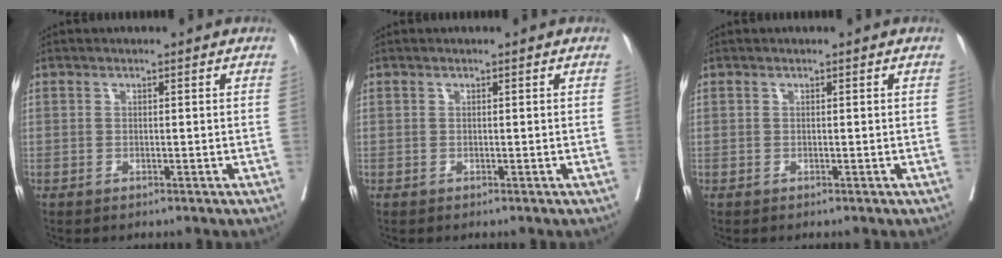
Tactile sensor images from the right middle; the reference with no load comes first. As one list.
[{"total": 0.0}, {"total": 0.0}]